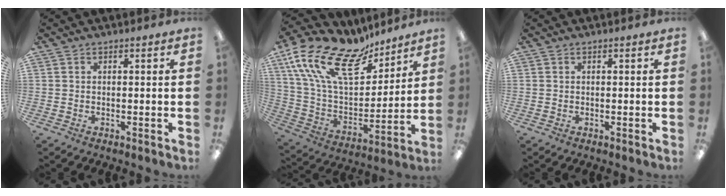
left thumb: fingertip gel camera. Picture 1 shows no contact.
{"total": 21.4, "force": [12.9, 10.4, 13.4], "torque": [-0.287, -0.081, 0.227]}
{"total": 0.0}